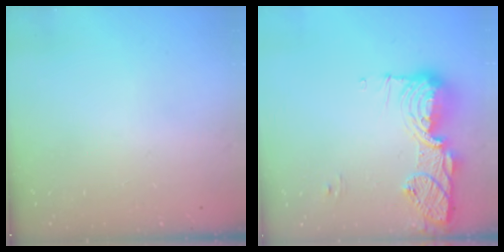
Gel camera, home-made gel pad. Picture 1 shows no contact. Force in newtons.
{"total": 14.7, "press": 14.7, "slide": 1.4}